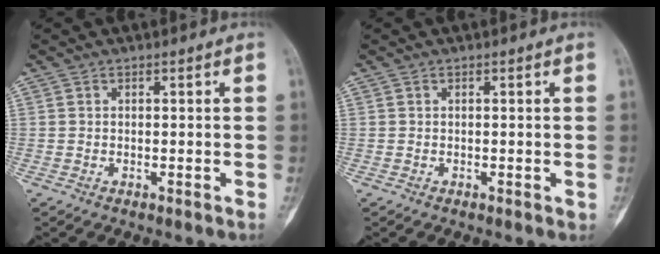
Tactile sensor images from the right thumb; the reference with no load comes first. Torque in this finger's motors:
{"motor_torque": [0.12, 0.21, 0.00, 0.04, -0.03]}